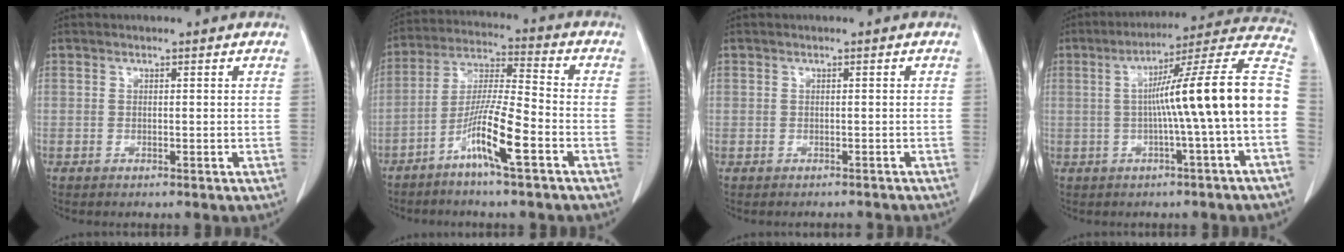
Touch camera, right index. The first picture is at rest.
{"total": 10.2, "force": [-5.1, 0.1, 8.8], "torque": [-0.171, 0.002, -0.100]}
{"total": 2.1, "force": [-1.7, 1.2, 0.0], "torque": [0.002, 0.003, -0.026]}
{"total": 16.7, "force": [-1.1, -1.2, 16.6], "torque": [-0.235, 0.035, -0.026]}